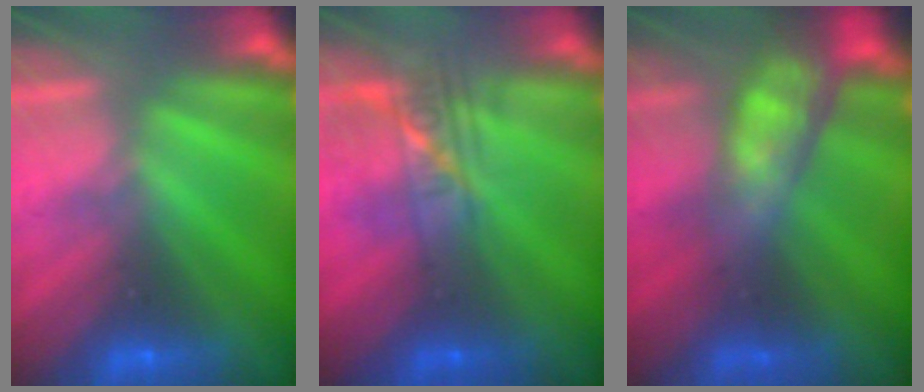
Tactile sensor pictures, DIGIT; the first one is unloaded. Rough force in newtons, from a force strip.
{"total": 2.2}
{"total": 9.0}